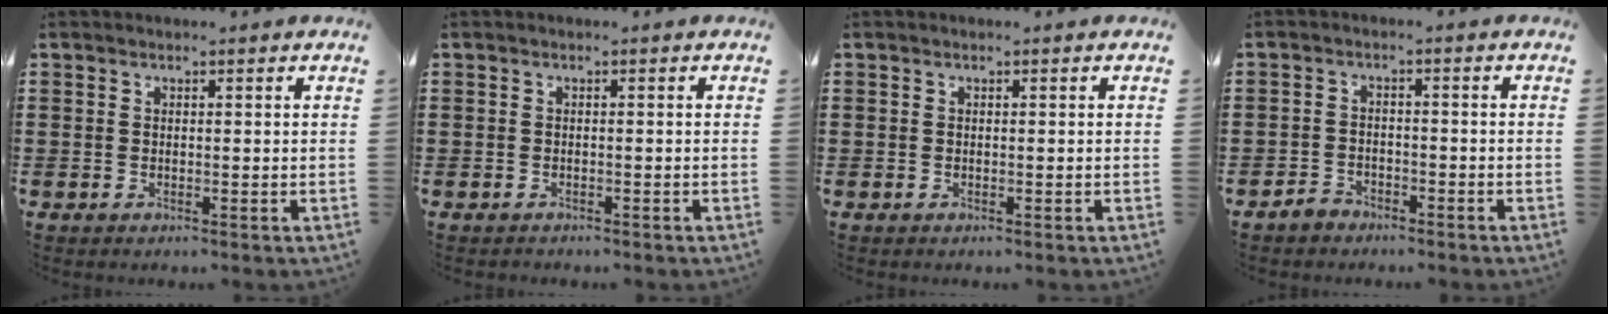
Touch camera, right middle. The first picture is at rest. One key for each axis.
{"total": 0.0}
{"total": 0.0}
{"total": 2.4, "fx": -2.1, "fy": 1.1, "fz": 0.3, "tx": -0.012, "ty": 0.006, "tz": -0.044}